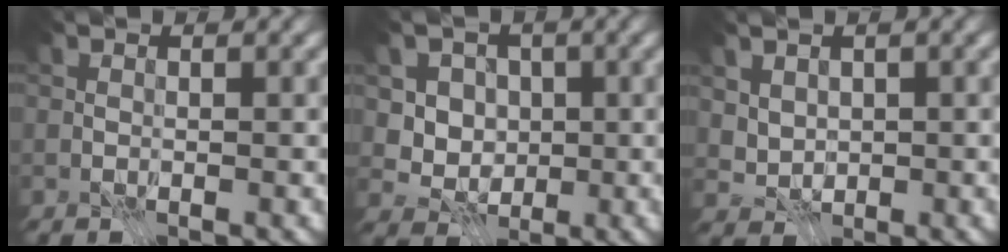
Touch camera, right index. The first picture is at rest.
{"total": 4.0, "force": [0.5, 3.6, 1.7], "torque": [-0.025, -0.005, 0.005]}
{"total": 2.5, "force": [1.0, 2.0, 1.1], "torque": [-0.034, 0.000, 0.043]}